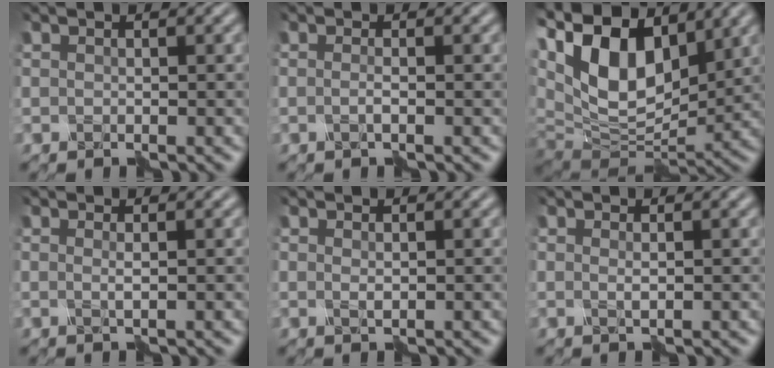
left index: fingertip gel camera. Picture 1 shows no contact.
{"total": 1.1, "force": [-0.6, 0.0, 0.8], "torque": [-0.018, 0.000, -0.014]}
{"total": 13.3, "force": [5.3, 7.1, 9.9], "torque": [-0.204, 0.030, 0.084]}
{"total": 0.7, "force": [0.0, 0.0, 0.7], "torque": [-0.014, -0.002, -0.002]}
{"total": 0.8, "force": [0.1, 0.2, 0.7], "torque": [-0.012, 0.000, 0.003]}
{"total": 0.6, "force": [0.0, 0.0, 0.6], "torque": [-0.011, -0.001, 0.002]}